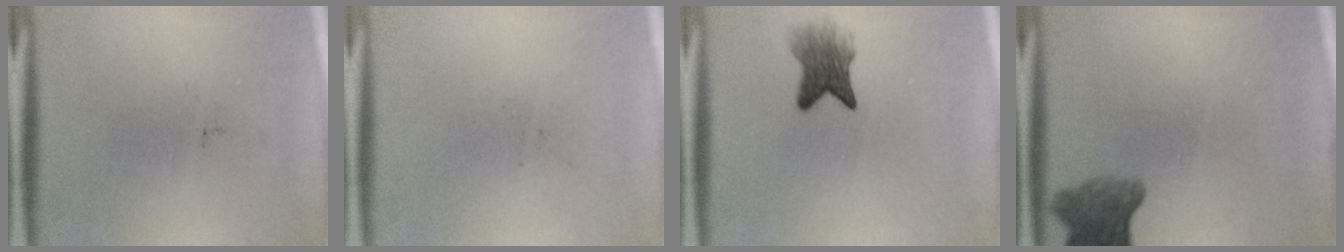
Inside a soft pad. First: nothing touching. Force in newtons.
{"total": 0.0}
{"total": 4.8}
{"total": 5.9}